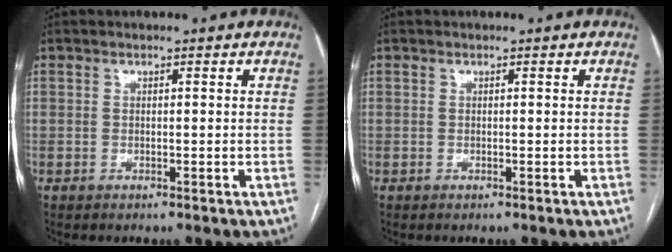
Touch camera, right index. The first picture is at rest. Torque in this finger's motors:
{"motor_torque": [-0.08, 0.08, 0.00, 0.00]}